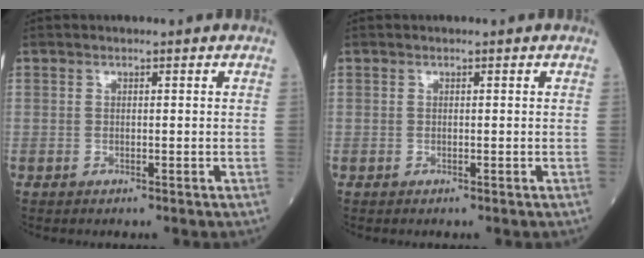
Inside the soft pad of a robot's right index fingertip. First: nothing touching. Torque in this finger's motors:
{"motor_torque": [0.00, 0.00, 0.00, -0.01]}